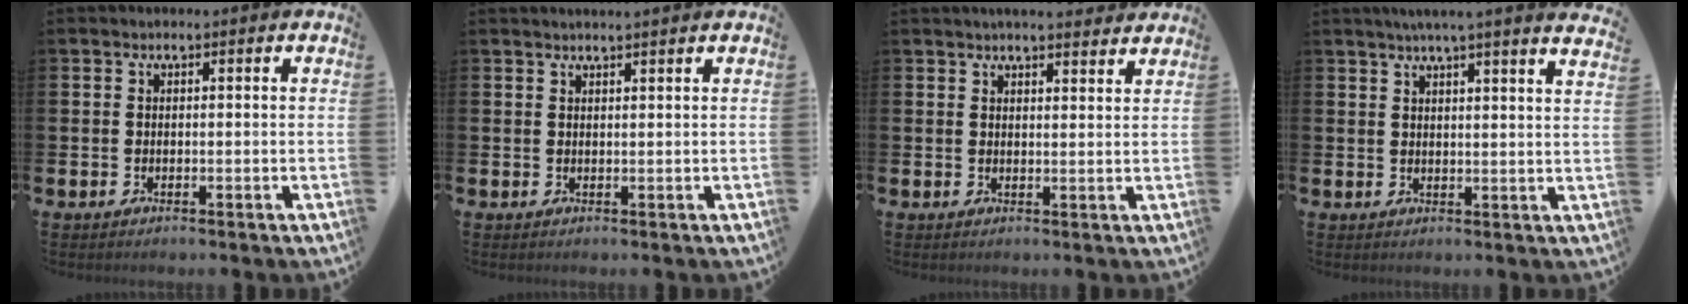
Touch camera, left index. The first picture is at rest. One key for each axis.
{"total": 1.3, "fx": 1.2, "fy": -0.2, "fz": 0.1, "tx": 0.002, "ty": -0.004, "tz": 0.023}
{"total": 3.5, "fx": 3.5, "fy": 0.2, "fz": 0.6, "tx": -0.008, "ty": -0.017, "tz": 0.062}
{"total": 4.5, "fx": 4.2, "fy": -1.0, "fz": 1.2, "tx": -0.031, "ty": -0.018, "tz": 0.073}